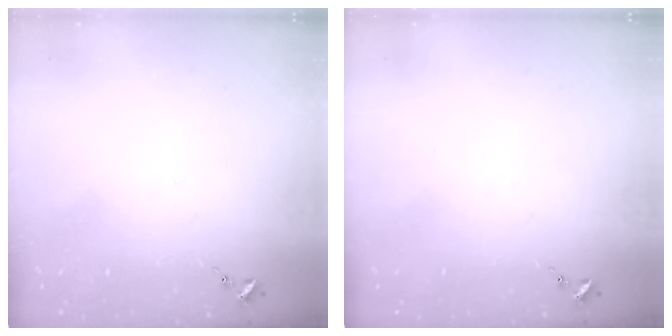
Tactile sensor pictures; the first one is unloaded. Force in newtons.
{"total": 0.0}